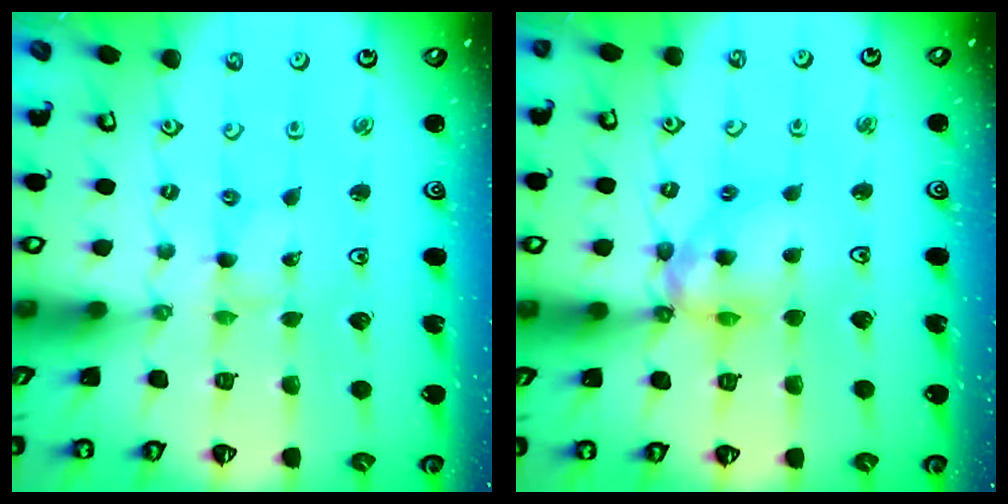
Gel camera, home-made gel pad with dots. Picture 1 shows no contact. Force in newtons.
{"total": 12.0, "press": 12.0, "slide": 1.0}